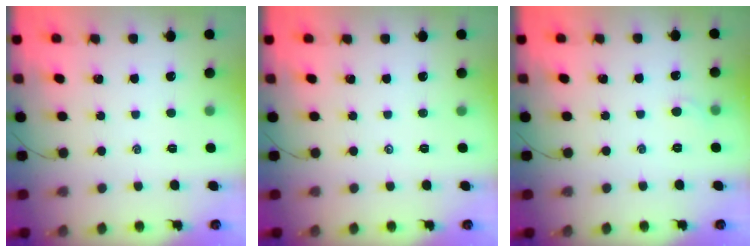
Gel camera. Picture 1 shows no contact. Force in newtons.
{"total": 0.0}
{"total": 2.9, "press": 2.8, "slide": 1.0}